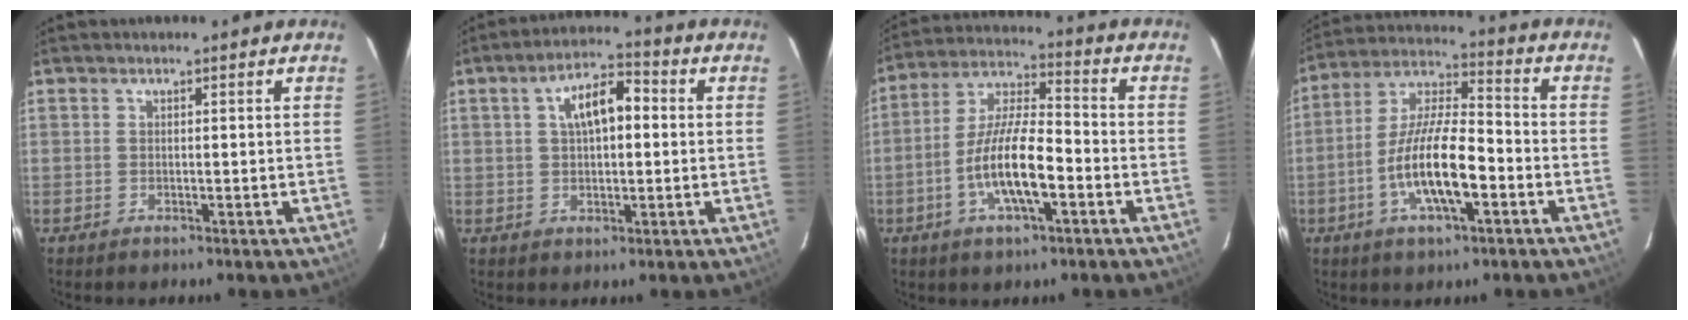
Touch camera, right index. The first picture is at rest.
{"total": 7.9, "force": [1.4, 3.8, 6.8], "torque": [-0.116, 0.027, 0.026]}
{"total": 12.8, "force": [-4.5, 3.6, 11.4], "torque": [-0.228, -0.002, -0.084]}
{"total": 14.0, "force": [-4.8, 4.1, 12.5], "torque": [-0.247, -0.002, -0.091]}